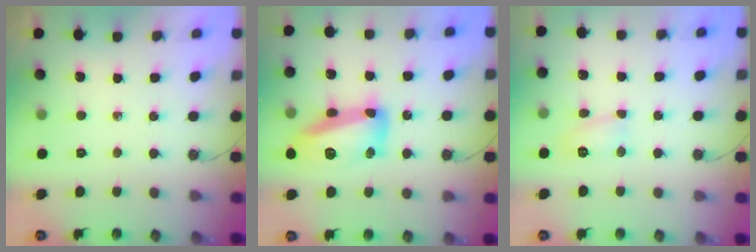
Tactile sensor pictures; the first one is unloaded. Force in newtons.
{"total": 15.5, "press": 15.5, "slide": 1.1}
{"total": 5.5, "press": 5.5, "slide": 0.3}